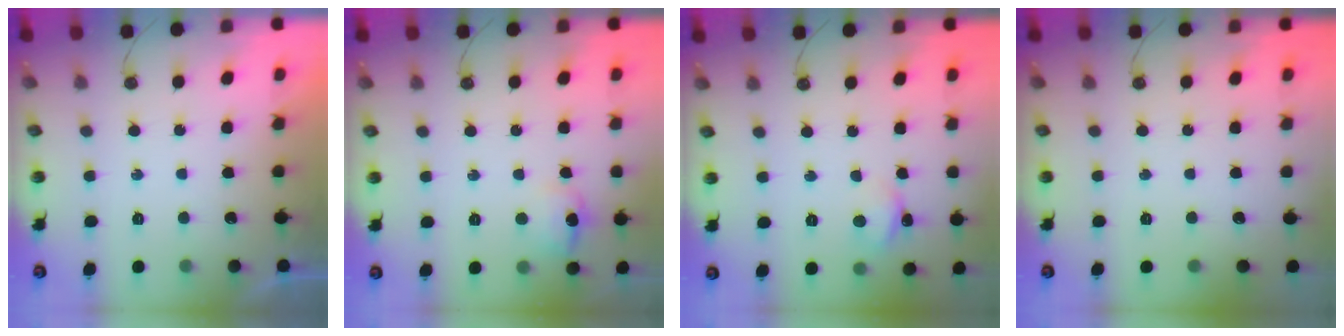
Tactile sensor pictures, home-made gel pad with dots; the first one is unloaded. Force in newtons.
{"total": 9.0, "press": 9.0, "slide": 0.9}
{"total": 3.3, "press": 3.3, "slide": 0.4}
{"total": 0.0}